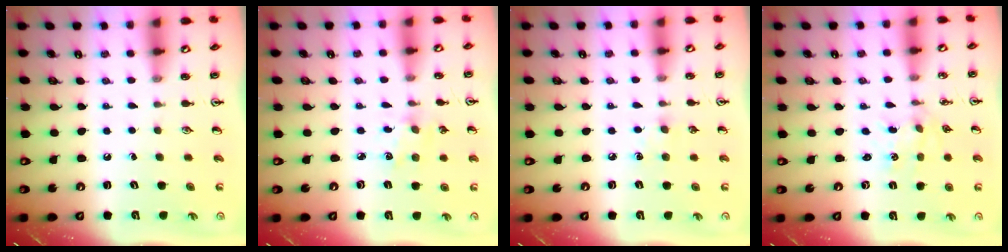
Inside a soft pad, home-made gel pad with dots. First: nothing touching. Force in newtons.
{"total": 2.0, "press": 2.0, "slide": 0.5}
{"total": 4.9, "press": 4.9, "slide": 0.7}
{"total": 0.9, "press": 0.8, "slide": 0.1}